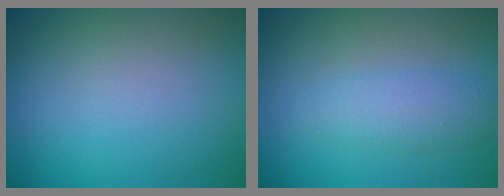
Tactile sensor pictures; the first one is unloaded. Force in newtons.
{"total": 2.3, "press": 2.3, "slide": 0.2}